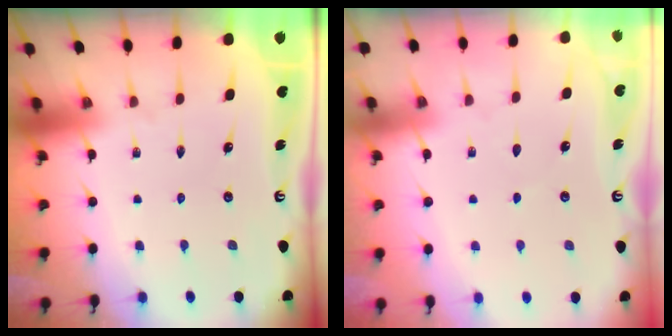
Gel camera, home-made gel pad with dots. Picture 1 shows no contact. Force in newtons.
{"total": 3.0, "press": 2.9, "slide": 0.4}